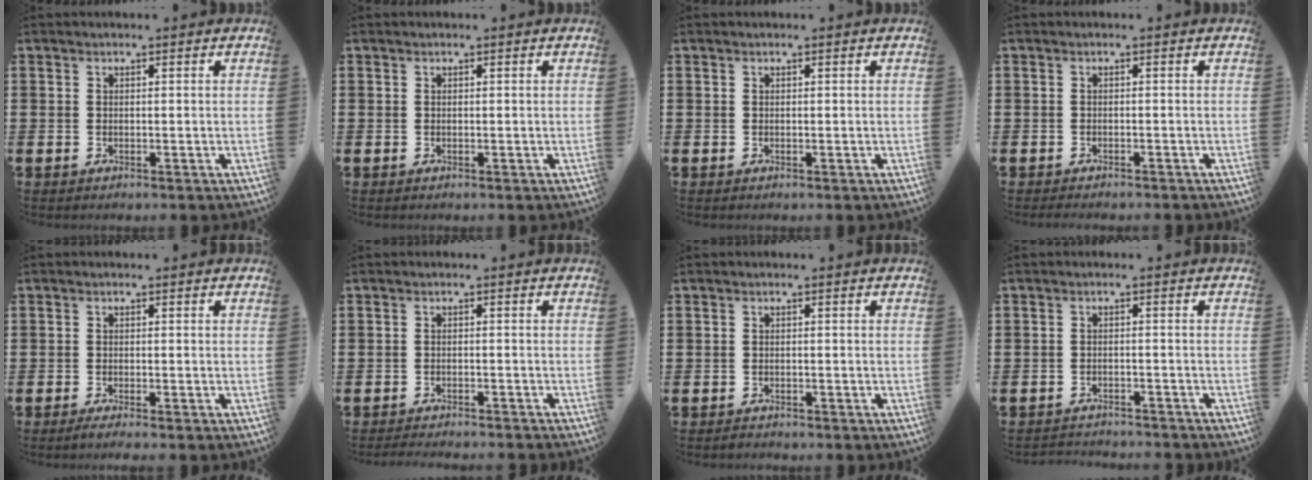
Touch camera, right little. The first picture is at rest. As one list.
[{"total": 0.0}, {"total": 0.0}, {"total": 0.7, "force": [-0.7, 0.0, 0.1], "torque": [-0.003, -0.003, -0.014]}, {"total": 0.9, "force": [-0.6, 0.0, 0.7], "torque": [-0.009, -0.003, -0.012]}, {"total": 1.4, "force": [-1.3, -0.1, 0.2], "torque": [-0.003, 0.001, -0.027]}, {"total": 0.6, "force": [-0.6, 0.1, 0.0], "torque": [-0.002, -0.002, -0.013]}, {"total": 1.7, "force": [-1.7, 0.0, -0.2], "torque": [-0.002, 0.003, -0.037]}]